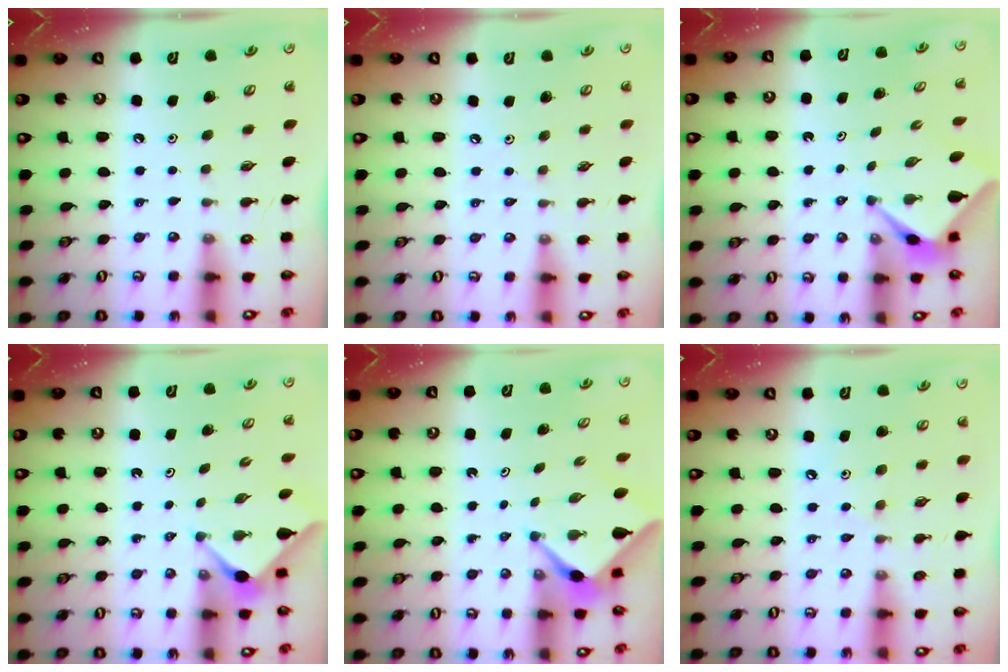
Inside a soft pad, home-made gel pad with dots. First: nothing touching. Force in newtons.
{"total": 2.1, "press": 2.1, "slide": 0.4}
{"total": 2.5, "press": 2.4, "slide": 0.3}
{"total": 2.9, "press": 2.9, "slide": 0.4}
{"total": 2.2, "press": 2.2, "slide": 0.3}
{"total": 6.7, "press": 6.7, "slide": 1.0}